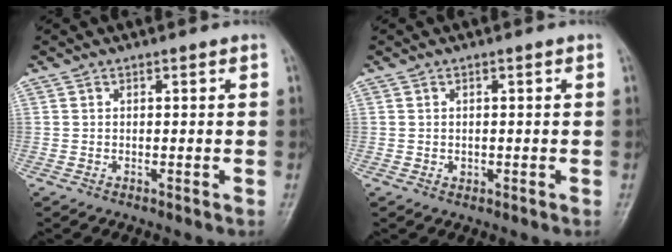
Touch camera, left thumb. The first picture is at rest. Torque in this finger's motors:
{"motor_torque": [-0.18, -0.17, 0.14, 0.11, 0.00]}